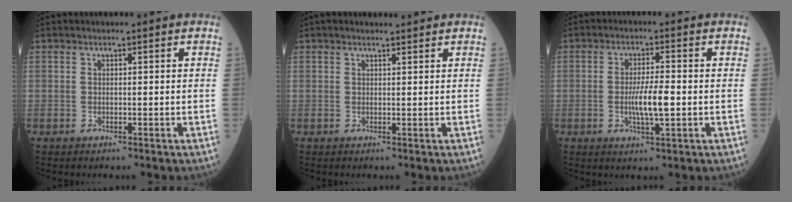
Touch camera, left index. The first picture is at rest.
{"total": 2.4, "force": [2.2, 0.3, 1.0], "torque": [-0.012, 0.014, 0.033]}
{"total": 5.2, "force": [-0.8, 0.6, 5.1], "torque": [-0.100, -0.007, -0.014]}